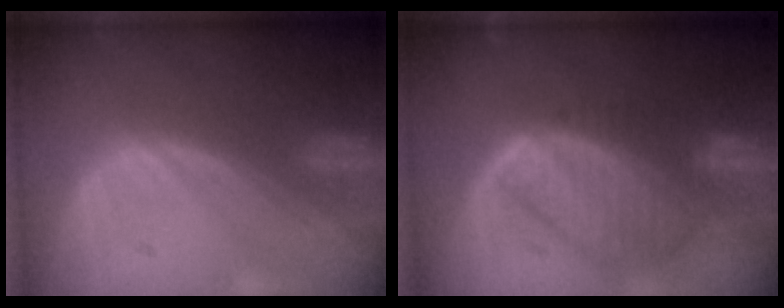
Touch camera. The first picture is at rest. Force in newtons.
{"total": 9.4, "press": 8.2, "slide": 4.7}